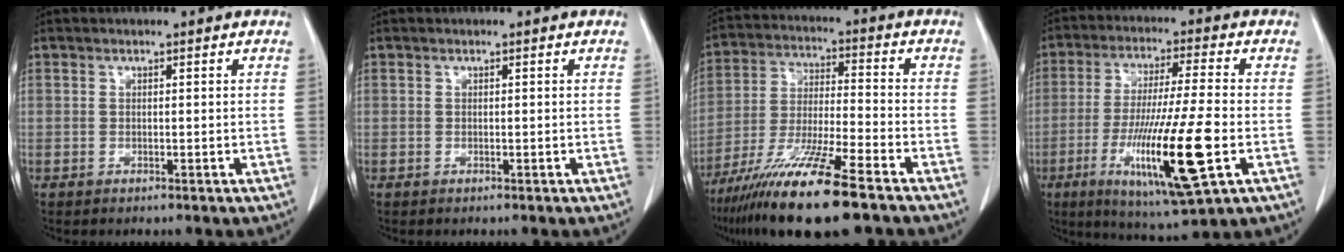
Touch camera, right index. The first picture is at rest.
{"total": 0.0}
{"total": 15.6, "force": [-10.6, 0.6, 11.4], "torque": [-0.232, -0.047, -0.194]}
{"total": 16.7, "force": [-5.0, 0.6, 15.9], "torque": [-0.310, -0.035, -0.084]}